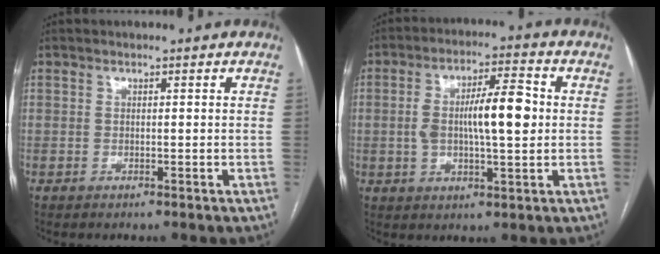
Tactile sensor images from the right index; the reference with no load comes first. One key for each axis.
{"total": 10.7, "fx": 0.5, "fy": 2.7, "fz": 10.3, "tx": -0.184, "ty": 0.020, "tz": 0.009}